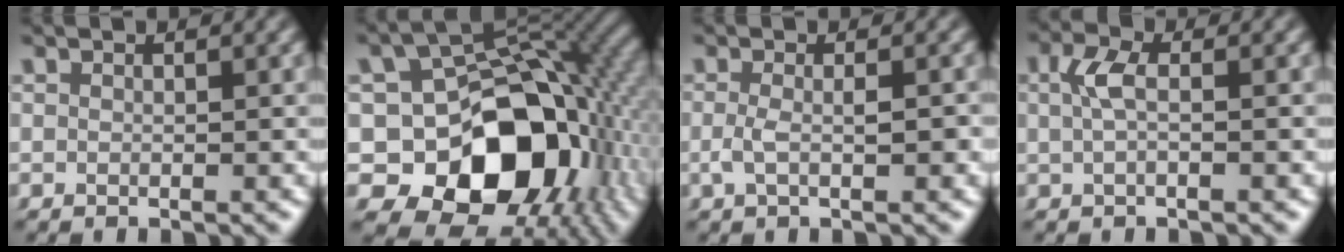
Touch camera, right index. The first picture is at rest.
{"total": 21.6, "force": [-4.6, 16.3, 13.3], "torque": [-0.284, -0.092, -0.047]}
{"total": 1.9, "force": [-0.6, 0.6, 1.7], "torque": [-0.046, -0.007, -0.007]}
{"total": 2.3, "force": [0.1, 1.0, 2.1], "torque": [-0.049, 0.001, 0.002]}